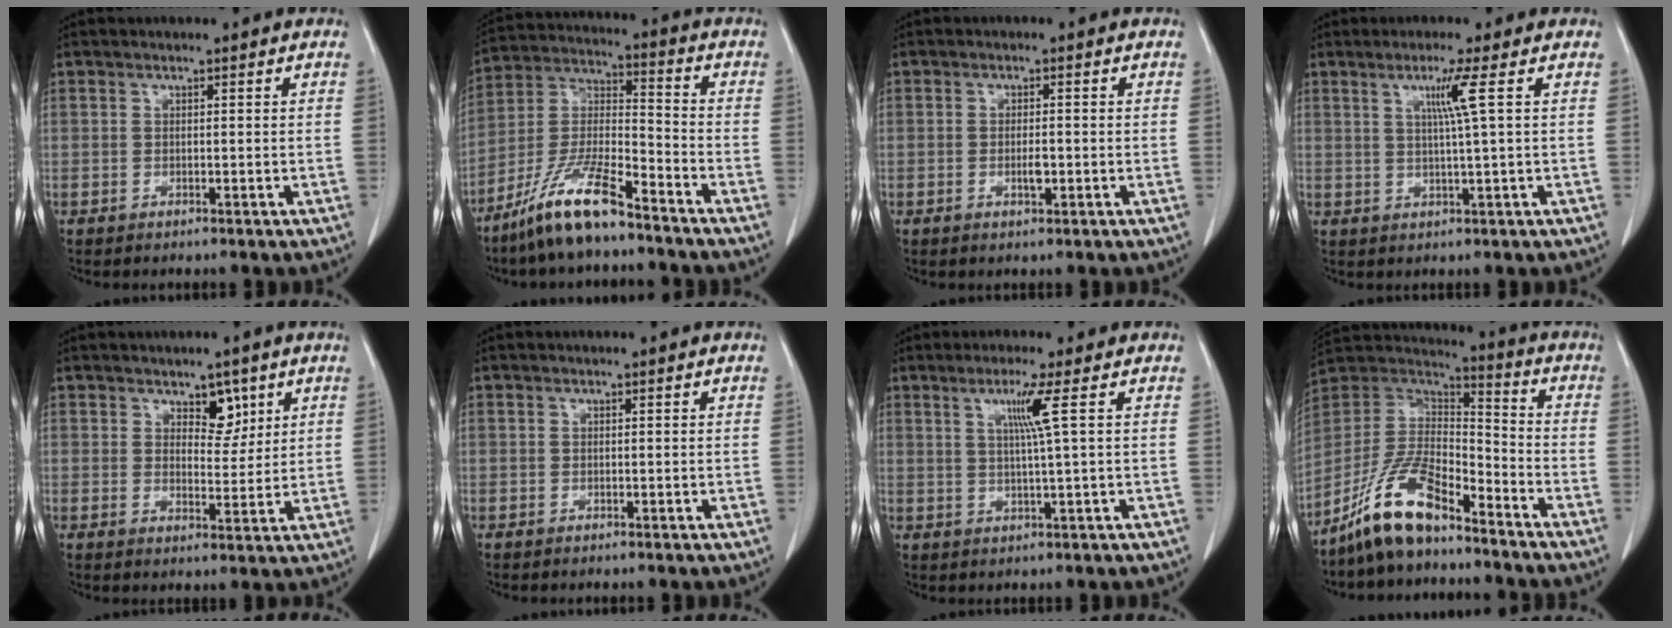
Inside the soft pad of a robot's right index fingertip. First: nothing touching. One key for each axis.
{"total": 12.8, "fx": -9.3, "fy": 1.9, "fz": 8.5, "tx": -0.181, "ty": -0.011, "tz": -0.180}
{"total": 2.0, "fx": -0.6, "fy": 0.5, "fz": 1.9, "tx": -0.036, "ty": -0.001, "tz": -0.008}
{"total": 4.2, "fx": 1.4, "fy": -1.4, "fz": 3.8, "tx": -0.074, "ty": -0.005, "tz": 0.029}
{"total": 4.5, "fx": 2.7, "fy": 2.3, "fz": 2.7, "tx": -0.034, "ty": -0.003, "tz": 0.044}
{"total": 0.0}
{"total": 4.4, "fx": 1.5, "fy": -1.4, "fz": 3.9, "tx": -0.078, "ty": -0.006, "tz": 0.031}
{"total": 12.7, "fx": -9.4, "fy": 3.9, "fz": 7.5, "tx": -0.157, "ty": 0.019, "tz": -0.181}